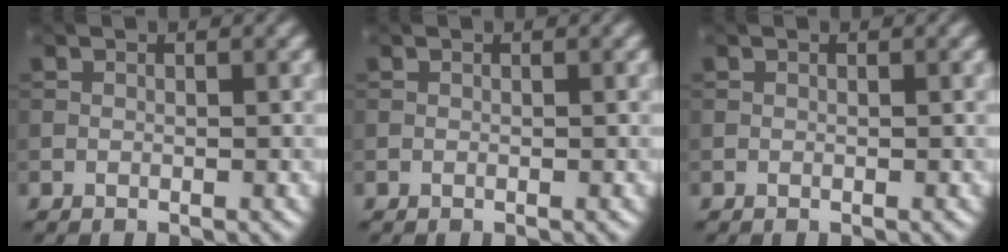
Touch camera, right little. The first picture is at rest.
{"total": 0.0}
{"total": 0.0}